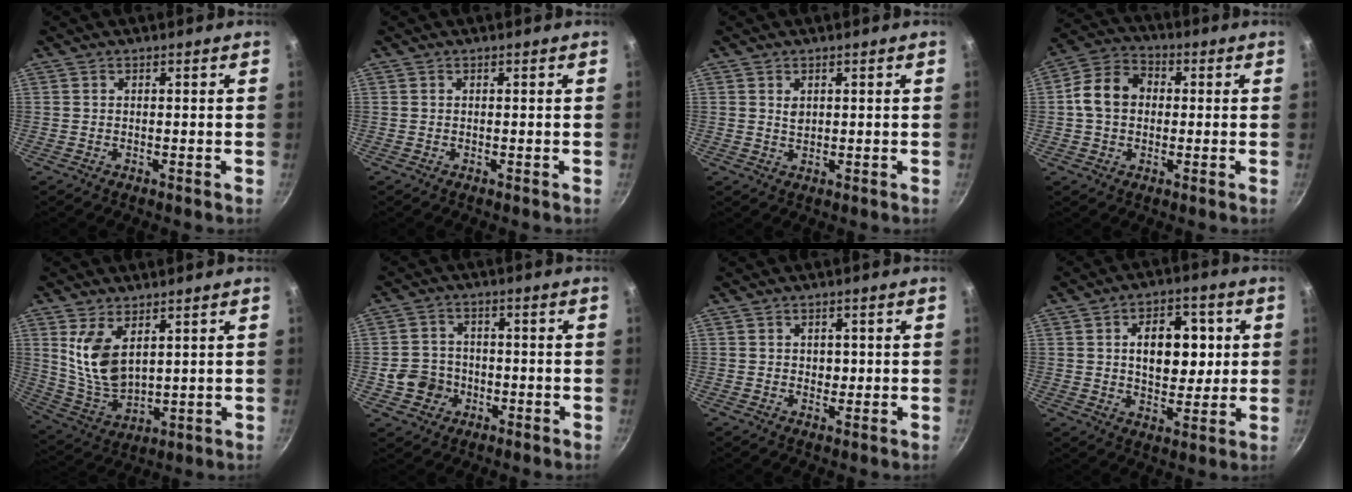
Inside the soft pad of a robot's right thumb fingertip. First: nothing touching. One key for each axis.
{"total": 0.0}
{"total": 1.5, "fx": 0.6, "fy": 1.0, "fz": 0.9, "tx": -0.009, "ty": -0.007, "tz": 0.014}
{"total": 9.9, "fx": 0.5, "fy": 7.7, "fz": 6.2, "tx": -0.102, "ty": 0.028, "tz": -0.003}
{"total": 10.4, "fx": 4.0, "fy": 5.5, "fz": 7.9, "tx": -0.141, "ty": -0.026, "tz": 0.097}
{"total": 6.6, "fx": -1.9, "fy": 6.0, "fz": 2.0, "tx": -0.008, "ty": 0.017, "tz": -0.032}
{"total": 2.1, "fx": 0.3, "fy": 1.7, "fz": 1.2, "tx": 0.001, "ty": 0.000, "tz": 0.004}
{"total": 12.2, "fx": 2.2, "fy": 7.6, "fz": 9.3, "tx": -0.091, "ty": -0.001, "tz": 0.034}